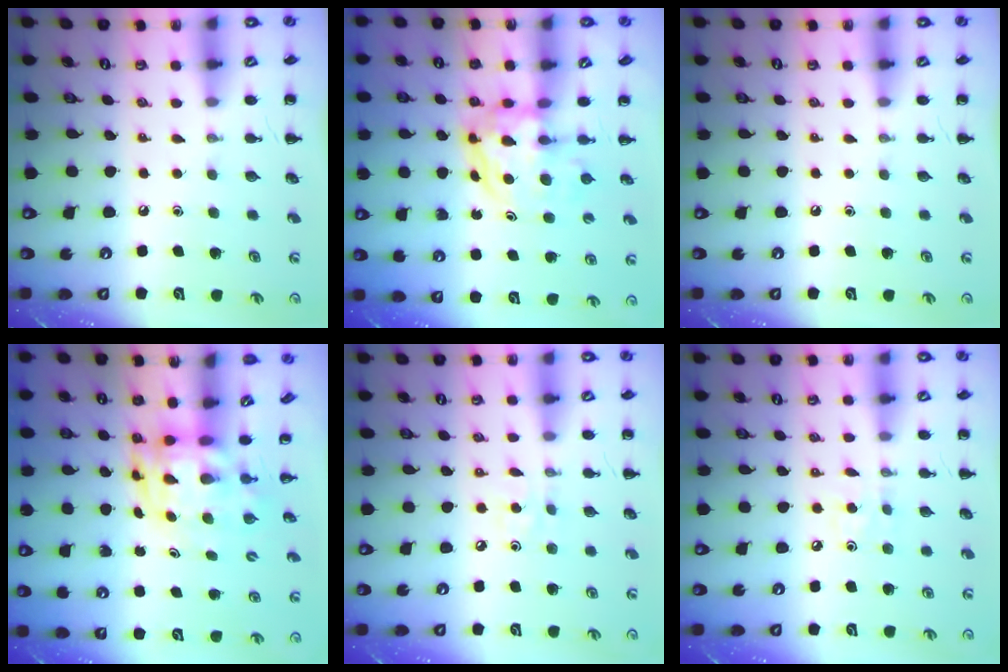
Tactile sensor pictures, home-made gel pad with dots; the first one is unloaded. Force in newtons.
{"total": 4.9, "press": 4.8, "slide": 1.1}
{"total": 0.0}
{"total": 3.1, "press": 3.1, "slide": 0.7}
{"total": 2.0, "press": 1.9, "slide": 0.6}
{"total": 3.3, "press": 3.1, "slide": 1.1}